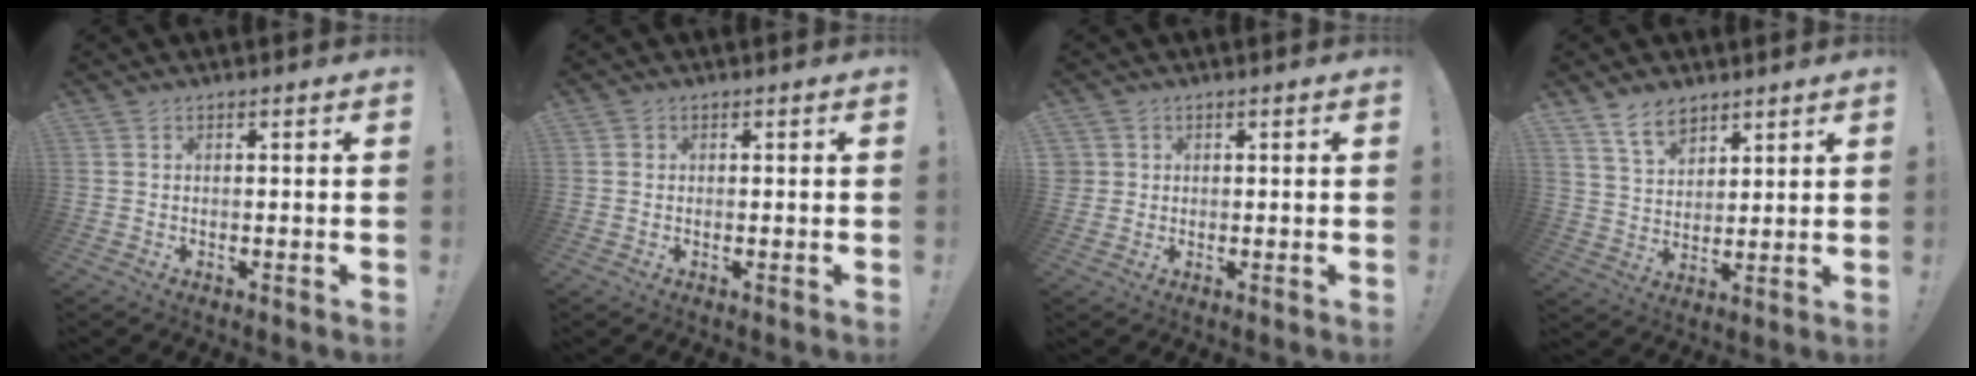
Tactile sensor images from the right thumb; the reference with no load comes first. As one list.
[{"total": 0.6, "force": [0.2, 0.5, -0.1], "torque": [0.009, -0.003, 0.001]}, {"total": 2.1, "force": [0.6, 2.1, 0.2], "torque": [-0.005, 0.001, 0.013]}, {"total": 7.7, "force": [5.7, 4.3, 2.8], "torque": [-0.042, -0.033, 0.108]}]